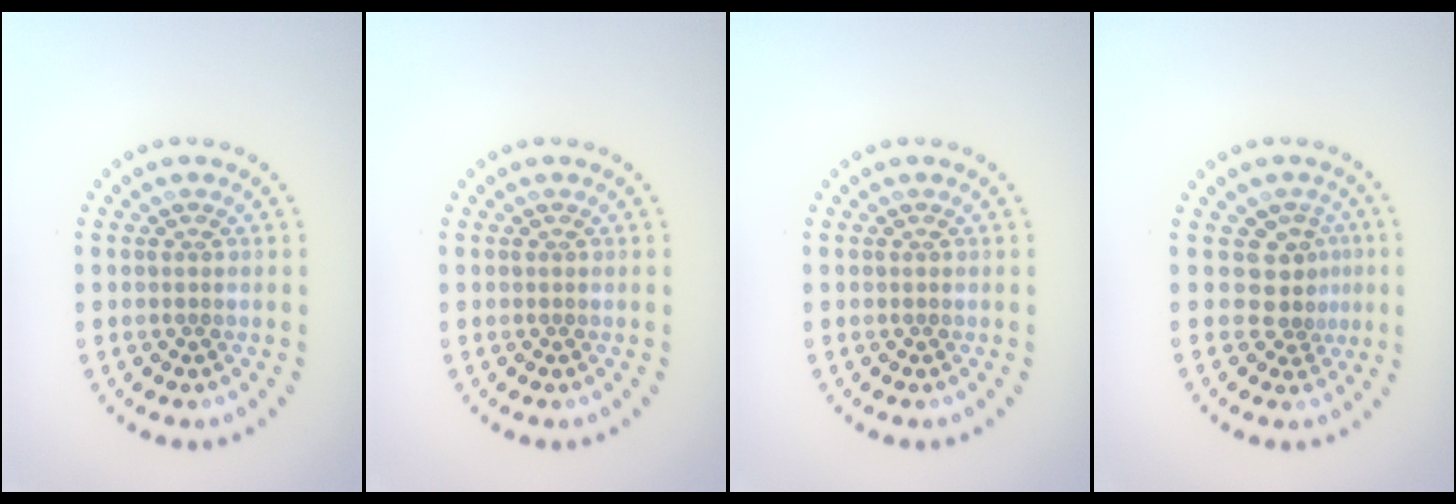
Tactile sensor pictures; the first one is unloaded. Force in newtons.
{"total": 0.0}
{"total": 0.0}
{"total": 2.7, "press": 1.9, "slide": 1.9}